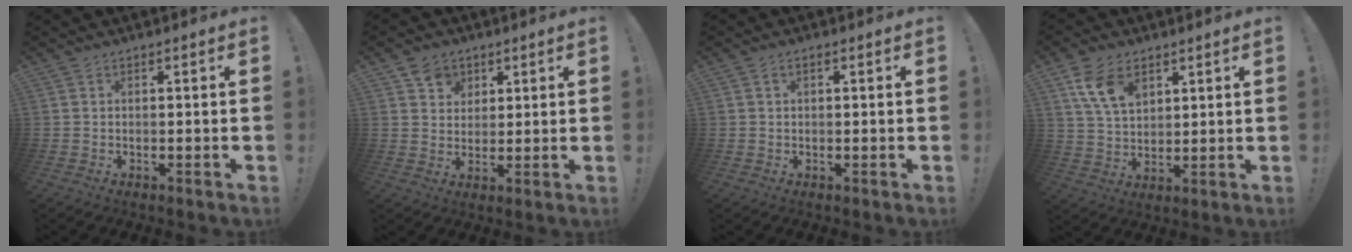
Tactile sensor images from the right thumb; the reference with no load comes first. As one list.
[{"total": 6.4, "force": [3.3, 5.3, 1.1], "torque": [-0.007, -0.021, 0.063]}, {"total": 1.0, "force": [0.1, 0.7, 0.6], "torque": [-0.013, 0.004, 0.002]}, {"total": 10.9, "force": [5.9, 6.7, 6.3], "torque": [-0.111, -0.016, 0.116]}]